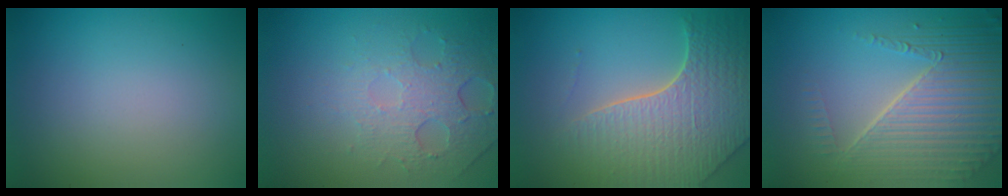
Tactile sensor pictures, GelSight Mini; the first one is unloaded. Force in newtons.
{"total": 5.0, "press": 3.3, "slide": 3.8}
{"total": 7.0, "press": 5.6, "slide": 4.2}
{"total": 8.2, "press": 5.5, "slide": 6.1}